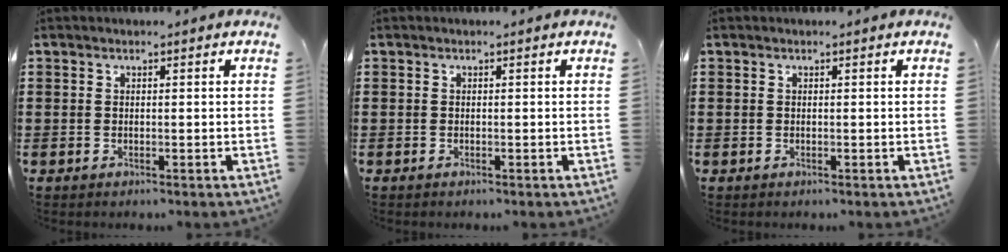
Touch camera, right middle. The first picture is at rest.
{"total": 0.0}
{"total": 0.0}